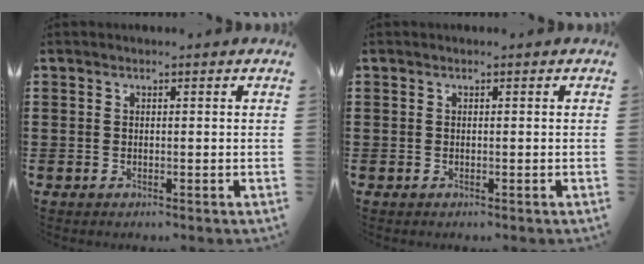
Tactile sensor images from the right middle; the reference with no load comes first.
{"total": 0.0}